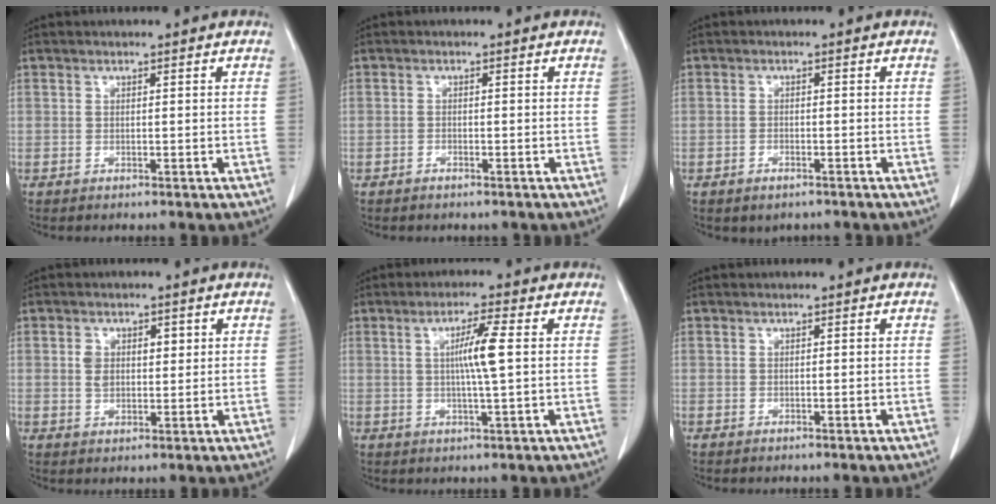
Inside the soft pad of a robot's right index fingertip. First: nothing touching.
{"total": 1.3, "force": [-1.1, 0.5, 0.4], "torque": [-0.009, 0.000, -0.013]}
{"total": 2.1, "force": [-1.5, 1.1, 1.0], "torque": [-0.020, -0.001, -0.016]}
{"total": 4.0, "force": [1.0, 2.8, 2.7], "torque": [-0.046, 0.012, 0.021]}
{"total": 5.7, "force": [0.8, -0.4, 5.6], "torque": [-0.100, -0.003, 0.016]}
{"total": 0.0}